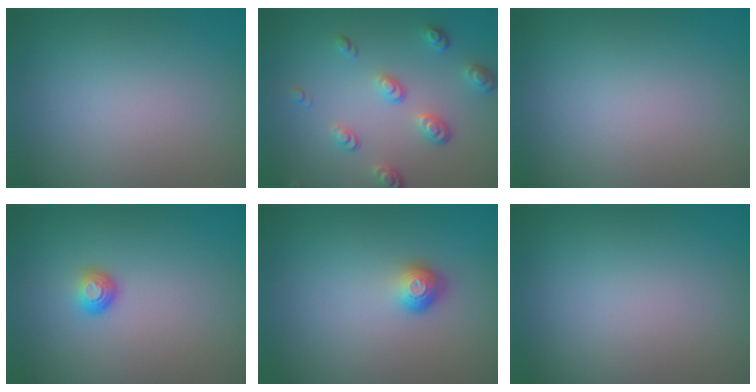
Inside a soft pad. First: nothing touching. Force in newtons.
{"total": 3.4, "press": 2.6, "slide": 2.3}
{"total": 0.0}
{"total": 1.5, "press": 1.0, "slide": 1.1}
{"total": 1.7, "press": 1.3, "slide": 1.2}
{"total": 0.0}